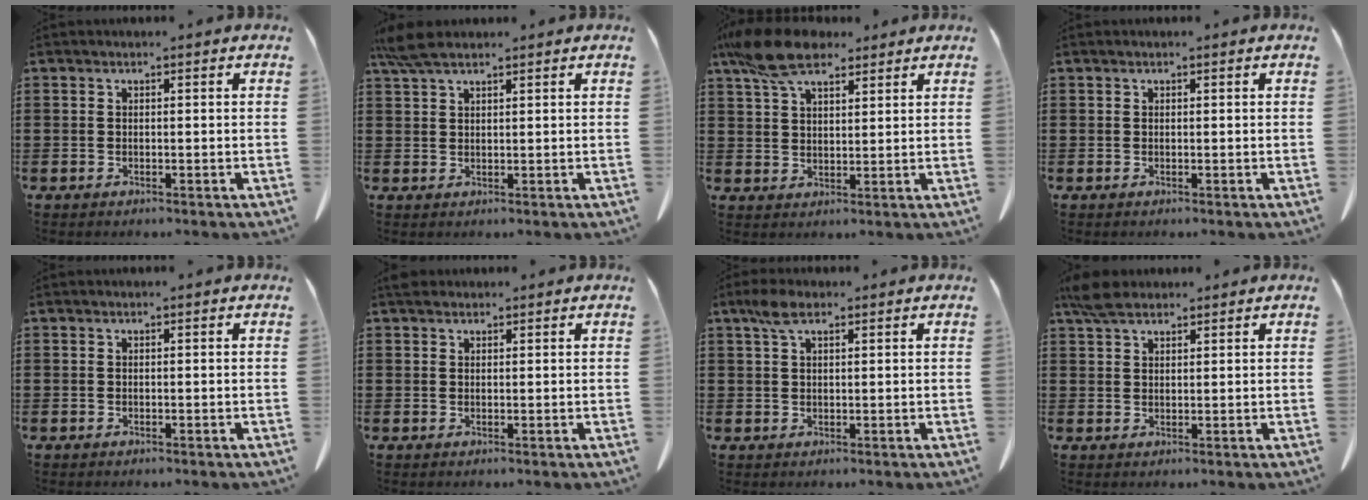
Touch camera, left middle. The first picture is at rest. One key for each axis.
{"total": 4.3, "fx": 3.4, "fy": 1.4, "fz": 2.3, "tx": -0.054, "ty": 0.002, "tz": 0.066}
{"total": 9.6, "fx": 6.9, "fy": 3.9, "fz": 5.5, "tx": -0.128, "ty": -0.003, "tz": 0.131}
{"total": 0.0}
{"total": 0.0}
{"total": 1.7, "fx": 1.4, "fy": 0.8, "fz": 0.5, "tx": -0.015, "ty": 0.002, "tz": 0.028}
{"total": 3.4, "fx": 2.0, "fy": 1.5, "fz": 2.3, "tx": -0.054, "ty": 0.005, "tz": 0.036}
{"total": 4.0, "fx": 3.1, "fy": 1.6, "fz": 2.0, "tx": -0.041, "ty": 0.001, "tz": 0.058}